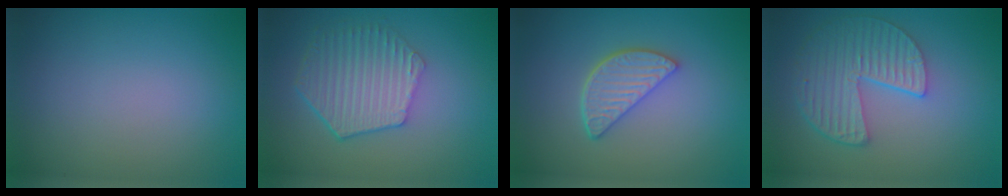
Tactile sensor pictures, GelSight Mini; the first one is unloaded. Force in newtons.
{"total": 5.7, "press": 4.2, "slide": 3.8}
{"total": 3.7, "press": 3.0, "slide": 2.2}
{"total": 5.6, "press": 4.2, "slide": 3.7}